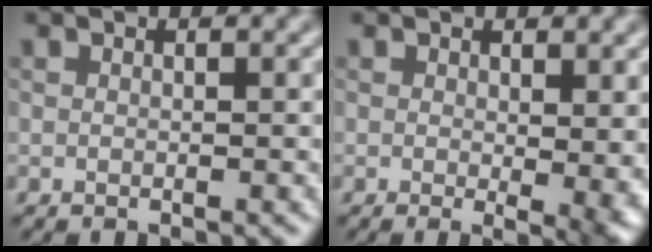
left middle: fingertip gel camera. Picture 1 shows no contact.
{"total": 3.9, "force": [0.3, 1.3, 3.7], "torque": [-0.041, -0.014, 0.007]}